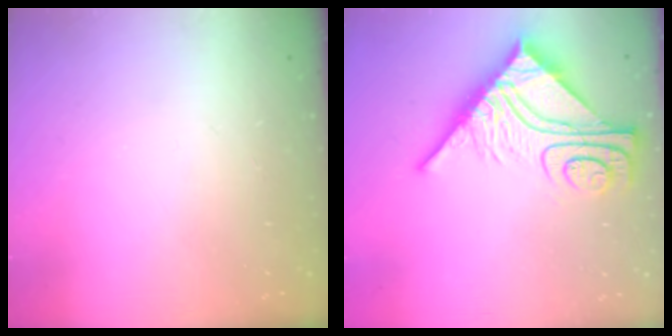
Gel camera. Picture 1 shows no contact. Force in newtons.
{"total": 16.0, "press": 16.0, "slide": 1.6}